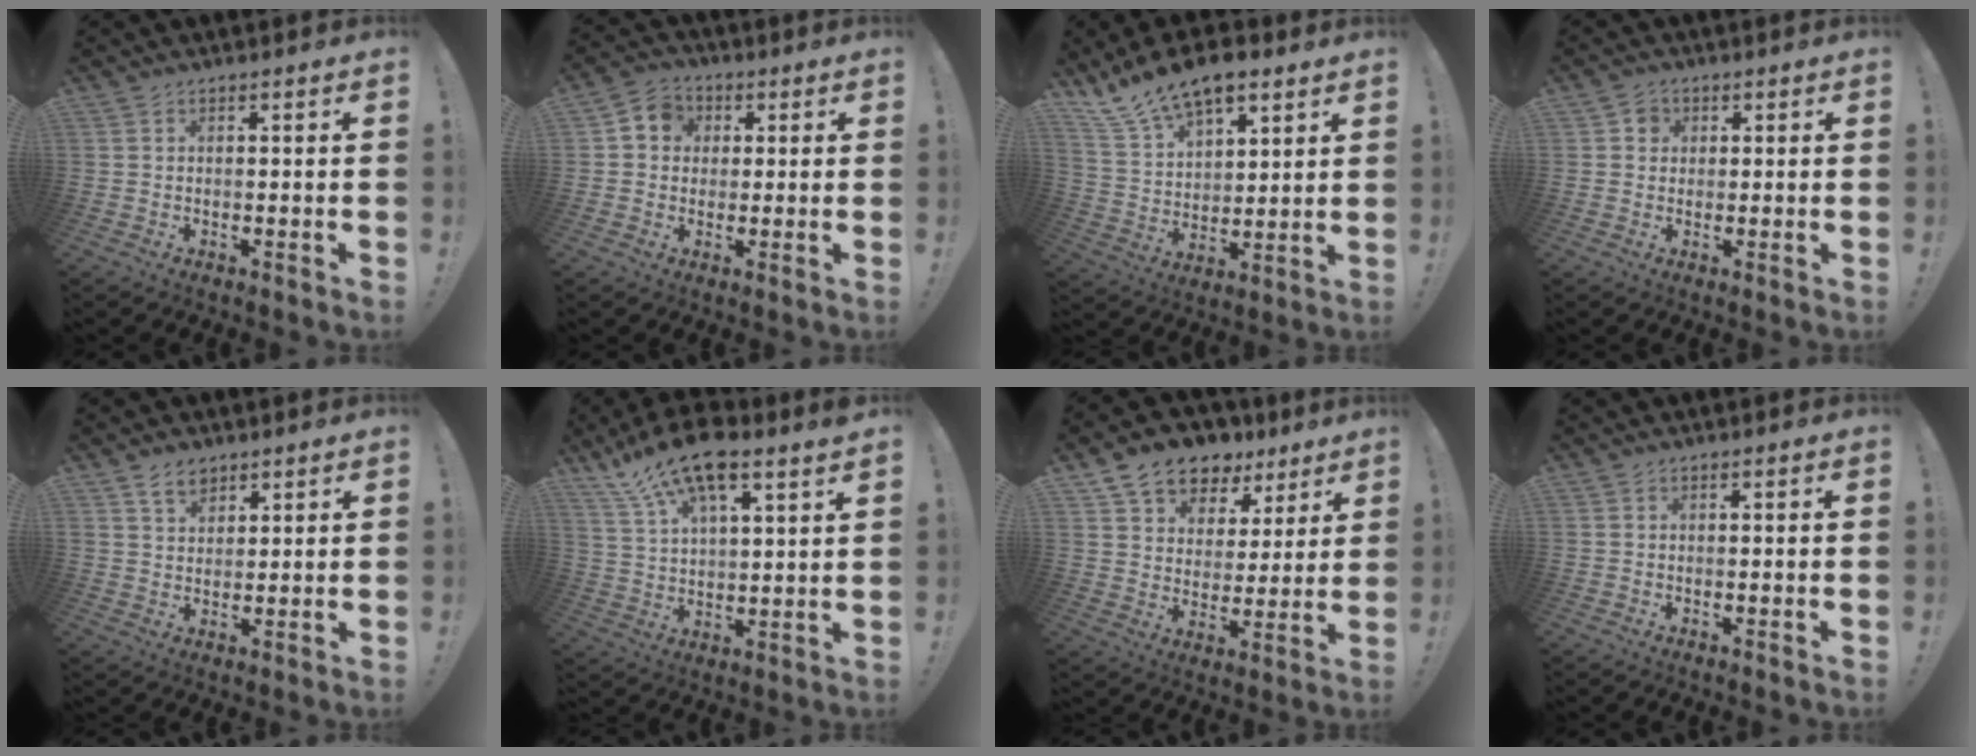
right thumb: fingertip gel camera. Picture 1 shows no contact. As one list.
[{"total": 6.7, "force": [0.9, 6.2, 2.4], "torque": [-0.030, 0.009, 0.020]}, {"total": 13.9, "force": [10.3, 6.6, 6.5], "torque": [-0.124, -0.068, 0.193]}, {"total": 3.2, "force": [0.6, 2.9, 1.0], "torque": [-0.007, 0.002, 0.009]}, {"total": 5.2, "force": [3.6, 3.0, 2.1], "torque": [-0.036, -0.011, 0.067]}, {"total": 13.6, "force": [9.6, 3.8, 8.9], "torque": [-0.172, -0.048, 0.171]}, {"total": 11.9, "force": [8.3, 7.7, 3.7], "torque": [-0.066, -0.056, 0.158]}, {"total": 0.0}]